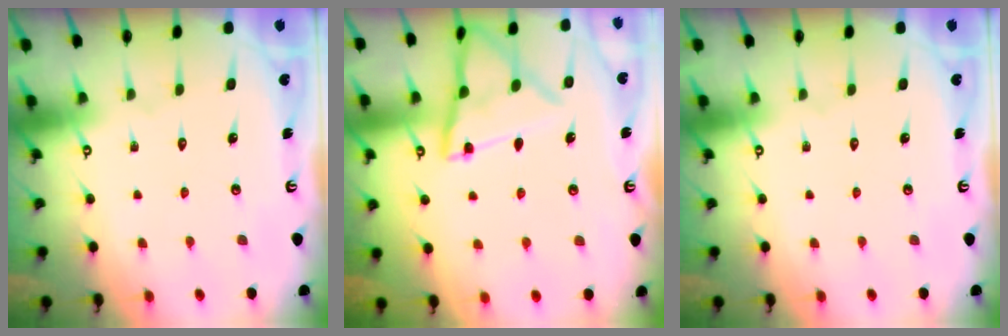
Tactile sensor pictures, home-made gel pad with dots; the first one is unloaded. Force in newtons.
{"total": 12.7, "press": 12.6, "slide": 1.2}
{"total": 0.0}